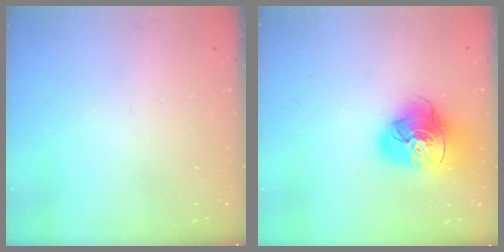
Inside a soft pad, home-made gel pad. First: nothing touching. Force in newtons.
{"total": 18.0, "press": 17.8, "slide": 2.8}